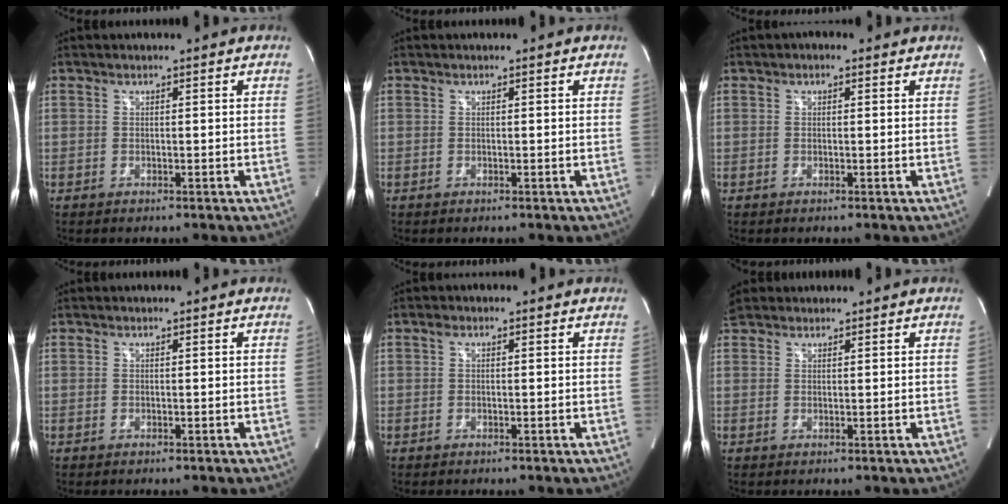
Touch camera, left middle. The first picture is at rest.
{"total": 0.0}
{"total": 1.2, "force": [0.6, 0.8, 0.7], "torque": [-0.018, 0.015, 0.005]}
{"total": 0.0}
{"total": 0.9, "force": [0.3, 0.5, 0.6], "torque": [-0.016, 0.010, 0.003]}
{"total": 3.6, "force": [3.1, 1.9, 0.5], "torque": [-0.015, 0.028, 0.056]}